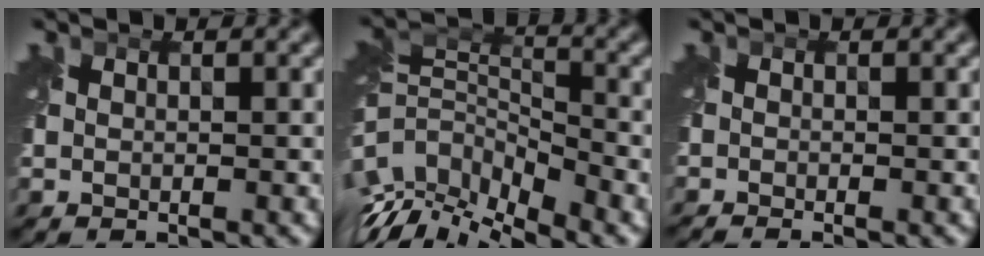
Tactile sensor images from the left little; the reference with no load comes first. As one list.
[{"total": 12.1, "force": [-8.5, 5.2, 6.8], "torque": [-0.144, -0.007, -0.142]}, {"total": 1.5, "force": [-1.4, 0.1, 0.6], "torque": [-0.008, -0.013, -0.028]}]